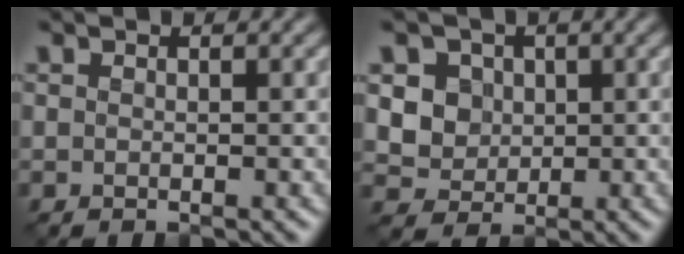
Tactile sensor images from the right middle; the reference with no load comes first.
{"total": 4.3, "force": [1.1, 3.8, 1.7], "torque": [-0.036, -0.004, 0.027]}